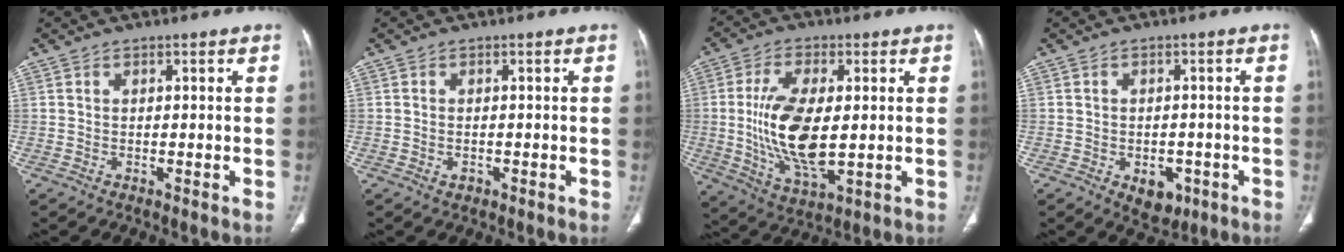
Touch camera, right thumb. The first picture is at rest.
{"total": 1.3, "force": [-0.5, 0.9, 0.7], "torque": [-0.012, 0.005, -0.005]}
{"total": 14.8, "force": [0.0, 6.7, 13.2], "torque": [-0.258, -0.018, 0.009]}
{"total": 5.6, "force": [-2.3, 3.8, 3.4], "torque": [-0.025, 0.010, -0.020]}